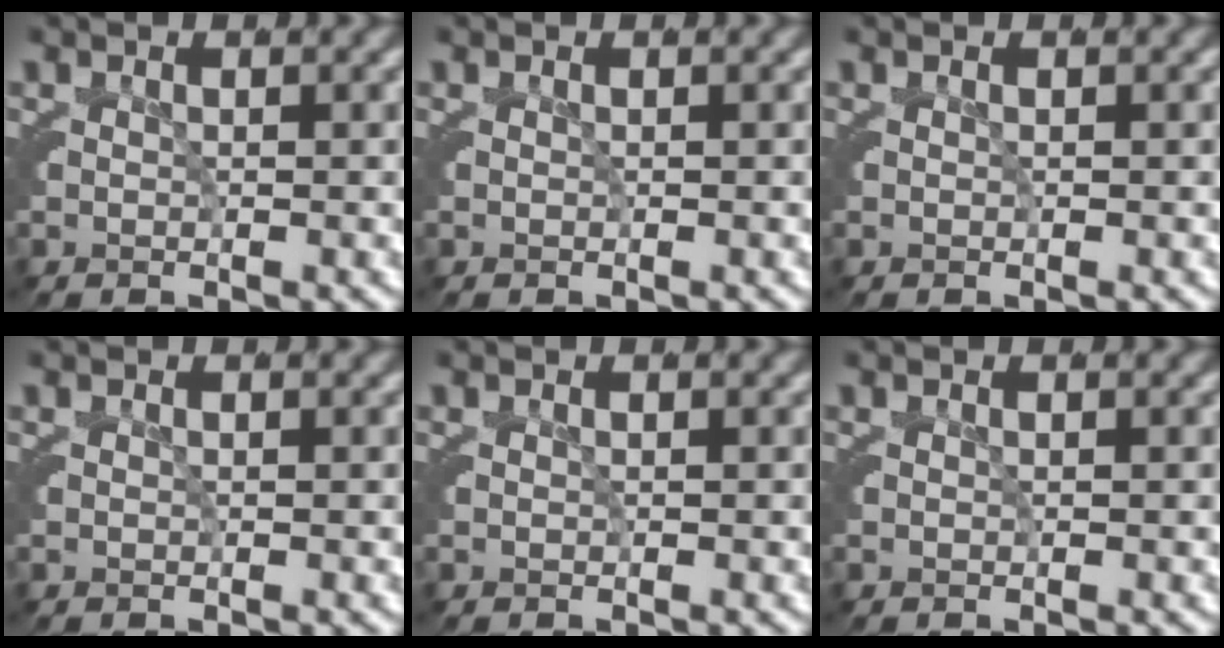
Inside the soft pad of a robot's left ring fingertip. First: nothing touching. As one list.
[{"total": 0.0}, {"total": 0.0}, {"total": 0.0}, {"total": 0.0}, {"total": 0.0}]